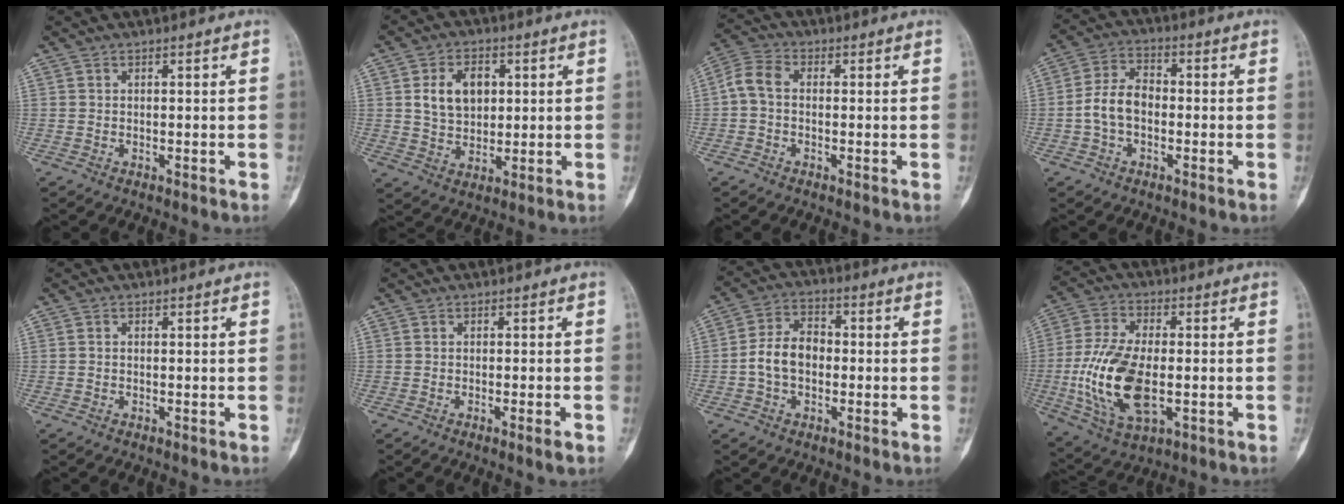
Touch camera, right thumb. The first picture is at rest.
{"total": 8.8, "force": [2.1, 6.3, 5.8], "torque": [-0.074, -0.005, 0.040]}
{"total": 5.0, "force": [-0.3, 3.4, 3.7], "torque": [-0.075, 0.016, -0.018]}
{"total": 7.3, "force": [-1.4, 4.8, 5.3], "torque": [-0.095, 0.028, -0.035]}
{"total": 0.0}
{"total": 2.0, "force": [-1.0, 0.0, 1.8], "torque": [-0.030, -0.005, -0.016]}
{"total": 8.1, "force": [-1.0, 5.7, 5.7], "torque": [-0.095, 0.028, -0.029]}
{"total": 16.4, "force": [-2.4, 8.3, 13.9], "torque": [-0.282, -0.001, -0.038]}